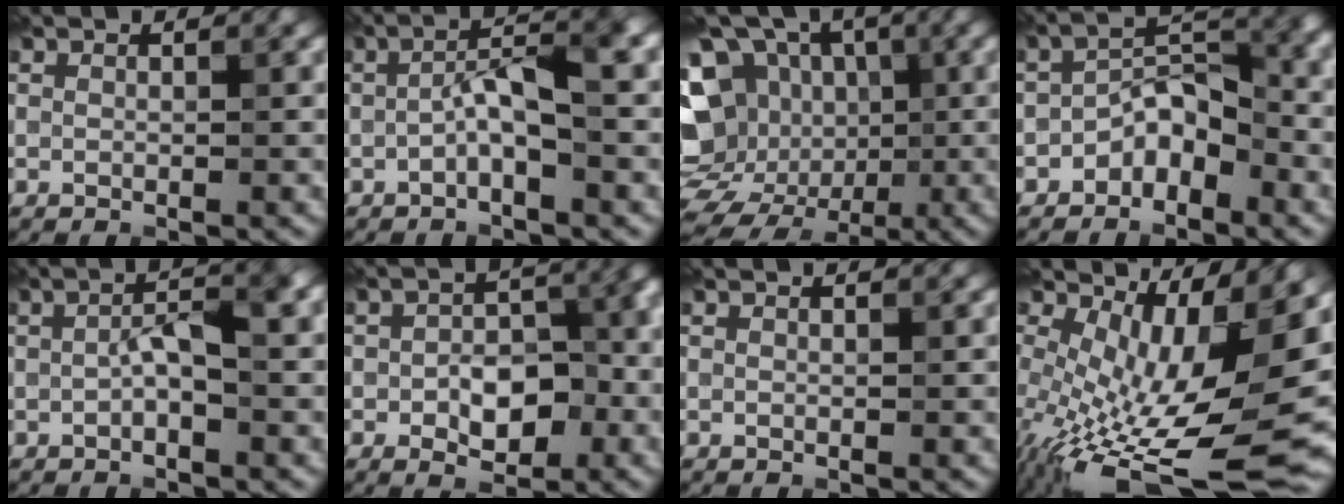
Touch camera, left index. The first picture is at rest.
{"total": 4.5, "force": [-0.8, 0.8, 4.4], "torque": [-0.083, 0.020, -0.020]}
{"total": 15.5, "force": [-1.6, 12.9, 8.4], "torque": [-0.176, 0.017, -0.021]}
{"total": 4.5, "force": [-2.4, 2.2, 3.1], "torque": [-0.044, 0.020, -0.048]}
{"total": 3.7, "force": [-0.1, 0.9, 3.6], "torque": [-0.067, 0.010, -0.005]}
{"total": 6.2, "force": [-1.5, 3.7, 4.7], "torque": [-0.058, 0.006, -0.026]}
{"total": 0.9, "force": [0.8, 0.3, 0.4], "torque": [-0.007, -0.003, 0.003]}
{"total": 16.1, "force": [-0.2, 5.9, 14.9], "torque": [-0.240, -0.023, 0.014]}